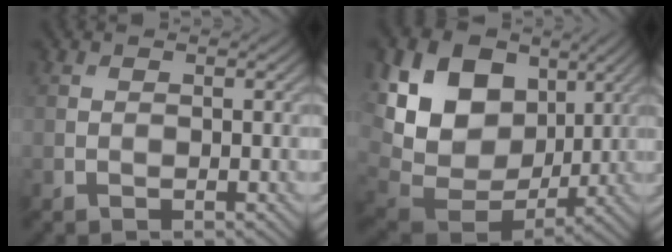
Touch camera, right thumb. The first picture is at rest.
{"total": 15.2, "force": [4.5, 11.0, 9.5], "torque": [-0.211, 0.010, 0.100]}